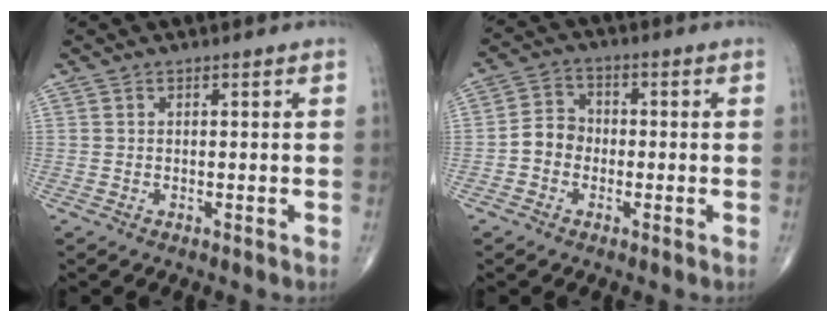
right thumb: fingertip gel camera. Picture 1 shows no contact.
{"total": 5.1, "force": [-1.3, 4.3, 2.3], "torque": [-0.025, 0.021, -0.036]}